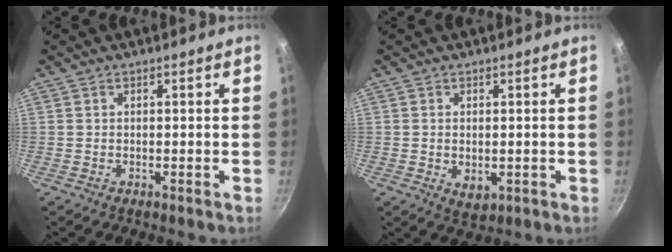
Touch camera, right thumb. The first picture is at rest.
{"total": 3.8, "force": [-0.3, 2.5, 2.9], "torque": [-0.044, -0.012, -0.001]}